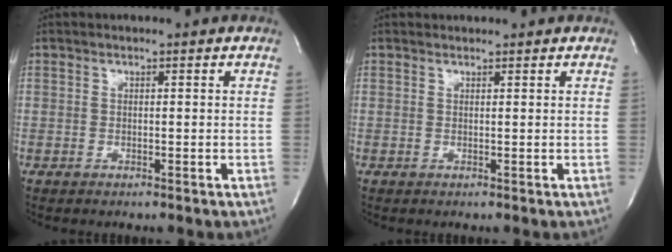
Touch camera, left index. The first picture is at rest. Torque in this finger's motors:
{"motor_torque": [0.27, -0.21, 0.00, -0.01]}